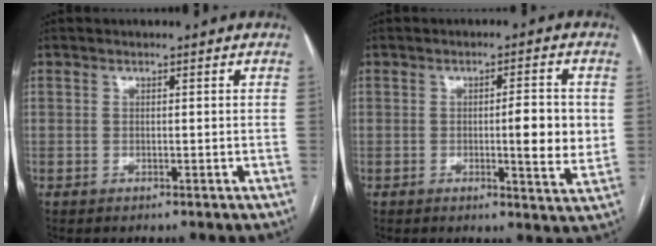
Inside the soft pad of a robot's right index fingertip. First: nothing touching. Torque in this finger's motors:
{"motor_torque": [0.79, 0.57, 0.50, 0.07]}